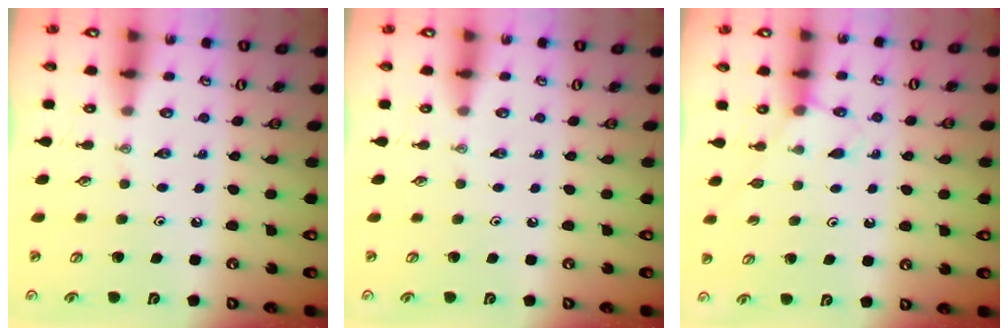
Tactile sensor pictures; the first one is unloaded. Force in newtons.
{"total": 0.0}
{"total": 4.5, "press": 4.5, "slide": 0.5}